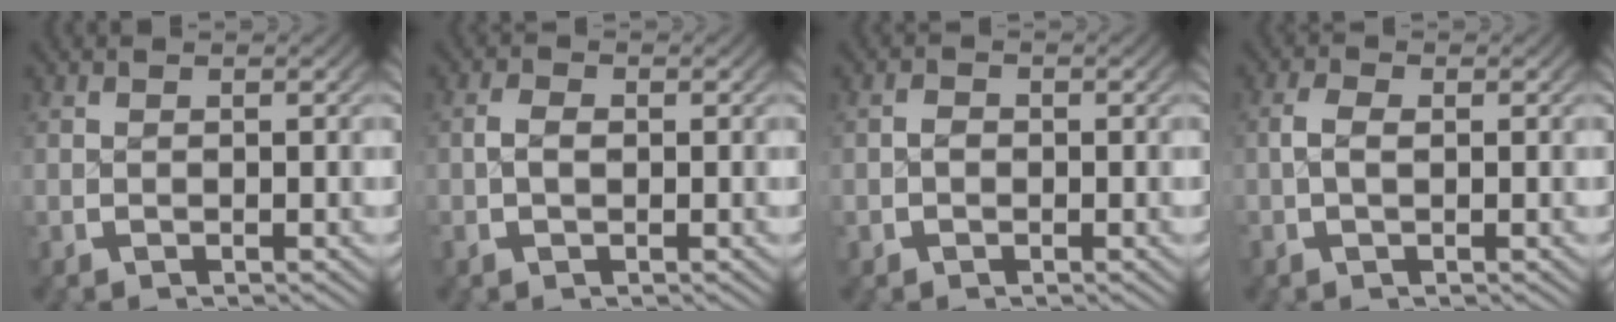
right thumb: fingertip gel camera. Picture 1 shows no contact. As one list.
[{"total": 1.5, "force": [-0.2, 1.1, 1.1], "torque": [-0.025, -0.006, -0.003]}, {"total": 1.0, "force": [-0.4, 0.9, 0.4], "torque": [-0.008, -0.005, -0.007]}, {"total": 1.6, "force": [0.1, 0.9, 1.3], "torque": [-0.032, -0.002, 0.000]}]